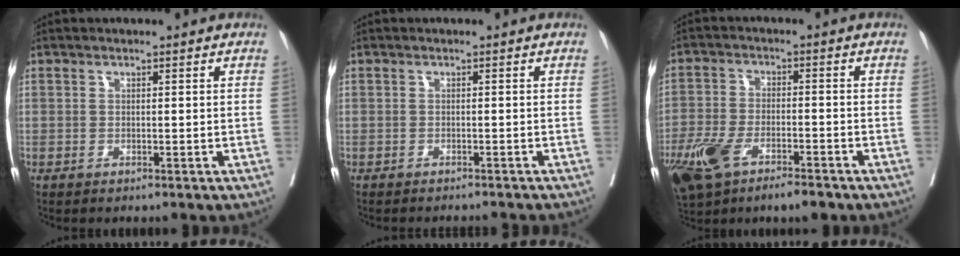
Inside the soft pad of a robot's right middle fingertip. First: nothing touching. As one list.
[{"total": 4.1, "force": [-4.0, 0.1, 0.9], "torque": [-0.007, -0.010, -0.046]}, {"total": 11.5, "force": [-7.1, 4.4, 7.9], "torque": [-0.161, -0.006, -0.123]}]